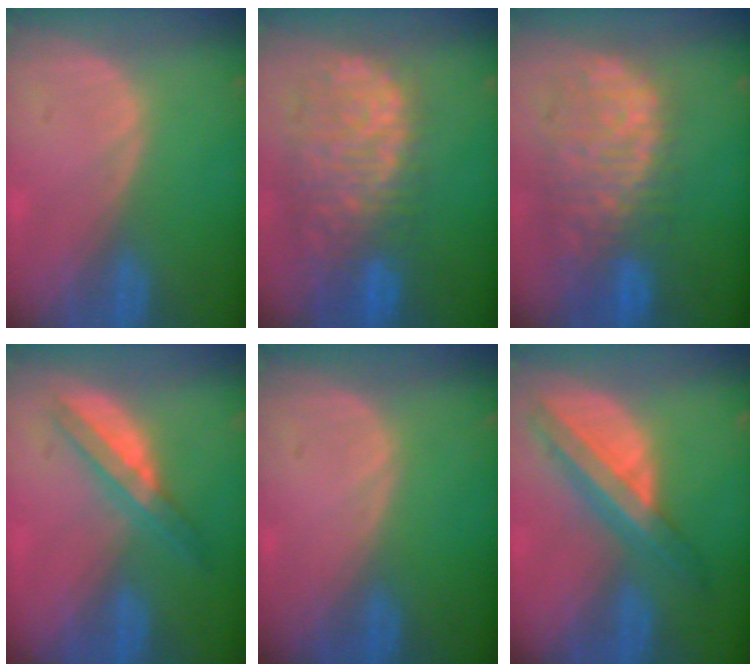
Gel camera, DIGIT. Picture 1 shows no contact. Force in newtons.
{"total": 12.3, "press": 10.1, "slide": 7.0}
{"total": 12.0, "press": 9.8, "slide": 6.8}
{"total": 5.0, "press": 4.8, "slide": 1.4}
{"total": 0.0}
{"total": 8.2, "press": 6.9, "slide": 4.4}